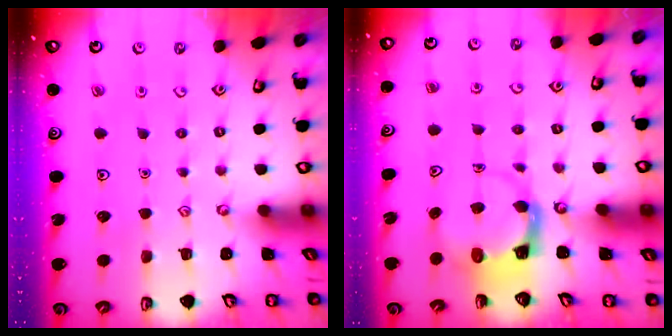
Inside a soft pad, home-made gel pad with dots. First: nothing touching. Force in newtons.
{"total": 3.7, "press": 3.7, "slide": 0.4}